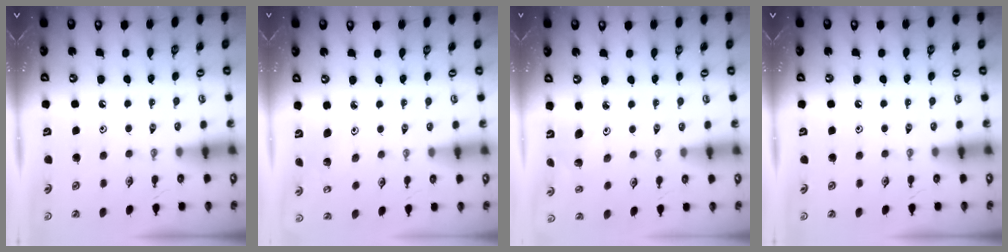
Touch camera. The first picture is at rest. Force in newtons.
{"total": 2.3, "press": 2.3, "slide": 0.3}
{"total": 4.3, "press": 3.9, "slide": 2.0}
{"total": 0.0}